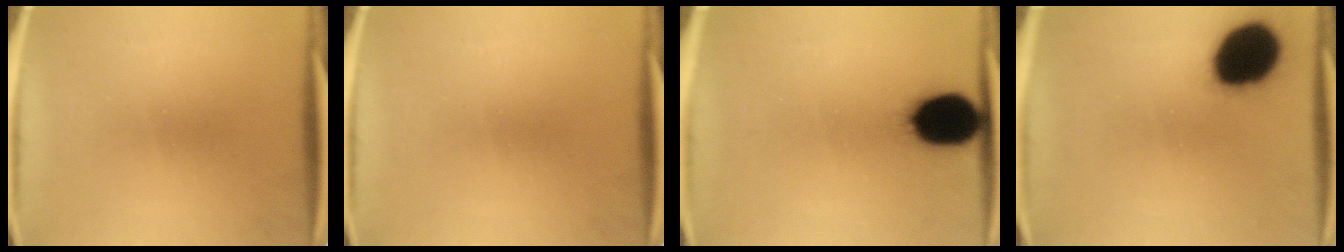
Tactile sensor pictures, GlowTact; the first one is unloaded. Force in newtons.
{"total": 0.0}
{"total": 14.4}
{"total": 19.6}